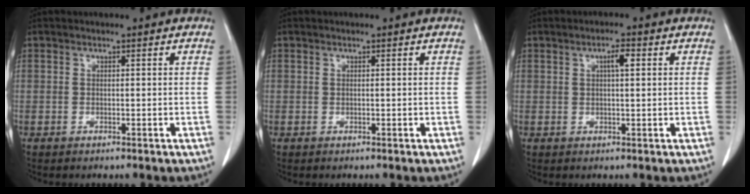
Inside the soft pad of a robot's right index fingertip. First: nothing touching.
{"total": 0.0}
{"total": 2.5, "force": [0.8, 0.4, 2.3], "torque": [-0.041, 0.004, 0.013]}